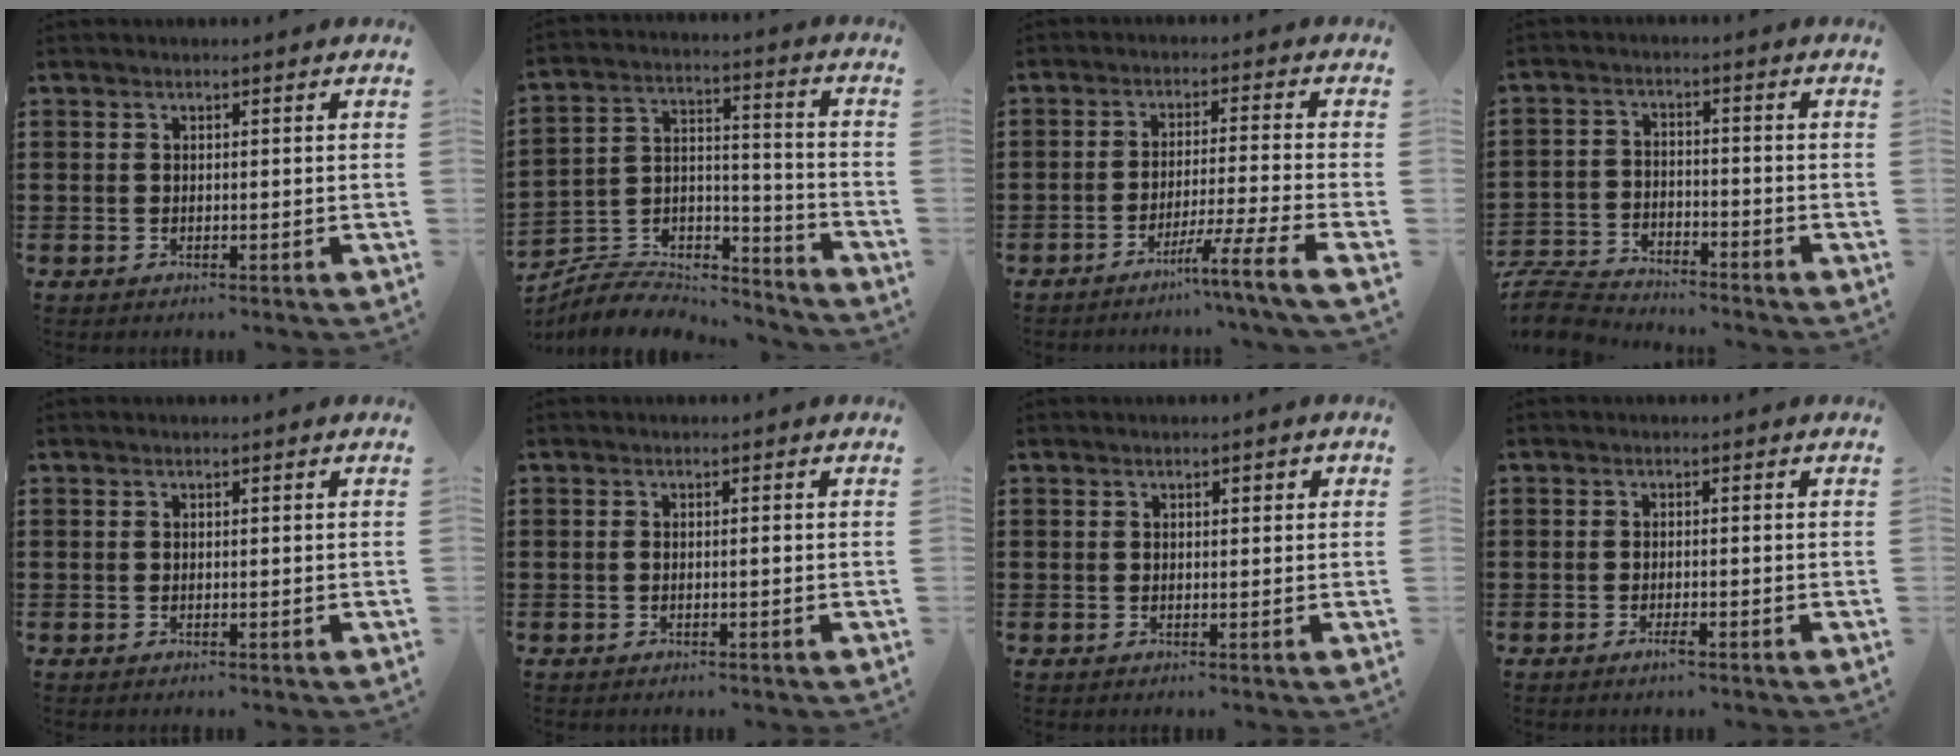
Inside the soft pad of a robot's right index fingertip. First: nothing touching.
{"total": 6.2, "force": [-5.6, 2.2, 1.1], "torque": [-0.026, 0.007, -0.113]}
{"total": 6.0, "force": [-4.5, -1.7, 3.6], "torque": [-0.056, -0.016, -0.085]}
{"total": 5.2, "force": [-5.0, 0.8, 0.7], "torque": [-0.039, 0.000, -0.109]}
{"total": 0.0}
{"total": 0.7, "force": [-0.2, 0.2, 0.7], "torque": [-0.014, -0.004, -0.003]}
{"total": 0.8, "force": [0.2, 0.4, 0.6], "torque": [-0.012, 0.005, 0.004]}
{"total": 1.4, "force": [-1.0, 0.2, 1.1], "torque": [-0.020, -0.004, -0.016]}